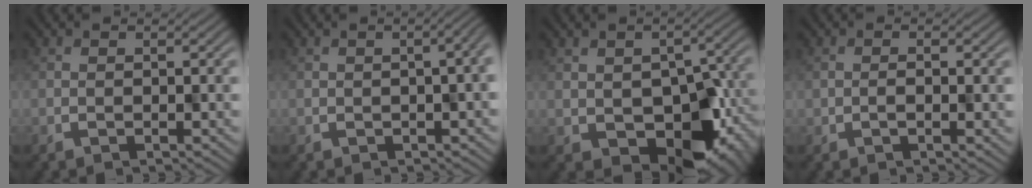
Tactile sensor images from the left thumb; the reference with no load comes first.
{"total": 3.1, "force": [-0.8, 1.1, 2.8], "torque": [-0.030, -0.010, -0.003]}
{"total": 10.7, "force": [-2.7, 6.7, 7.9], "torque": [-0.097, -0.022, -0.038]}
{"total": 0.6, "force": [0.6, -0.1, 0.0], "torque": [-0.001, 0.002, 0.005]}